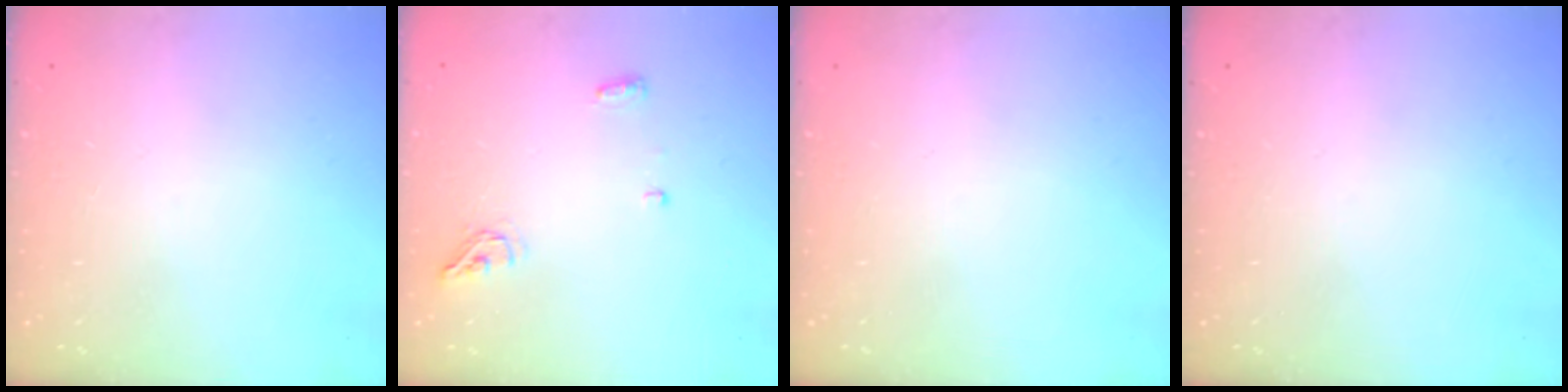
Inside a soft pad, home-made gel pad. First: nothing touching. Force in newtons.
{"total": 4.9, "press": 4.8, "slide": 1.0}
{"total": 0.0}
{"total": 0.0}